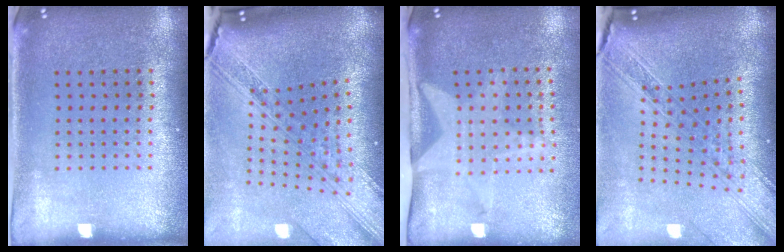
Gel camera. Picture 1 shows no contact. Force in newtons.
{"total": 4.1, "press": 2.9, "slide": 2.9}
{"total": 2.1, "press": 1.5, "slide": 1.4}
{"total": 2.5, "press": 2.1, "slide": 1.4}